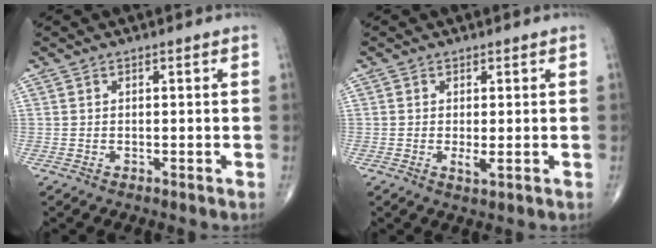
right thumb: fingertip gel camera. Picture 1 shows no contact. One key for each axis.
{"total": 2.0, "fx": -0.2, "fy": 0.5, "fz": 1.9, "tx": -0.040, "ty": -0.007, "tz": -0.003}